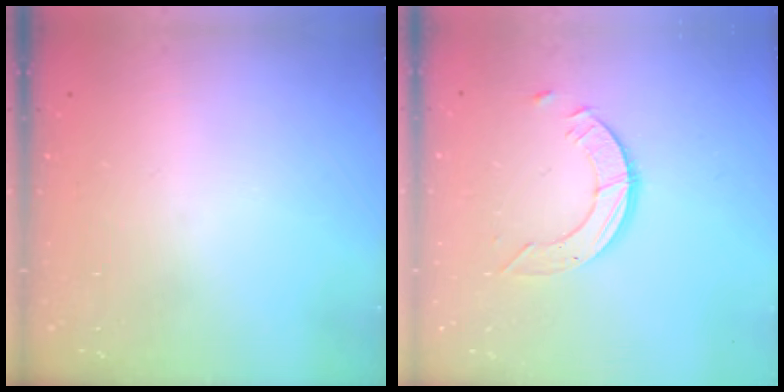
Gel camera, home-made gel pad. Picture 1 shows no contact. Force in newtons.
{"total": 4.2, "press": 4.2, "slide": 0.2}